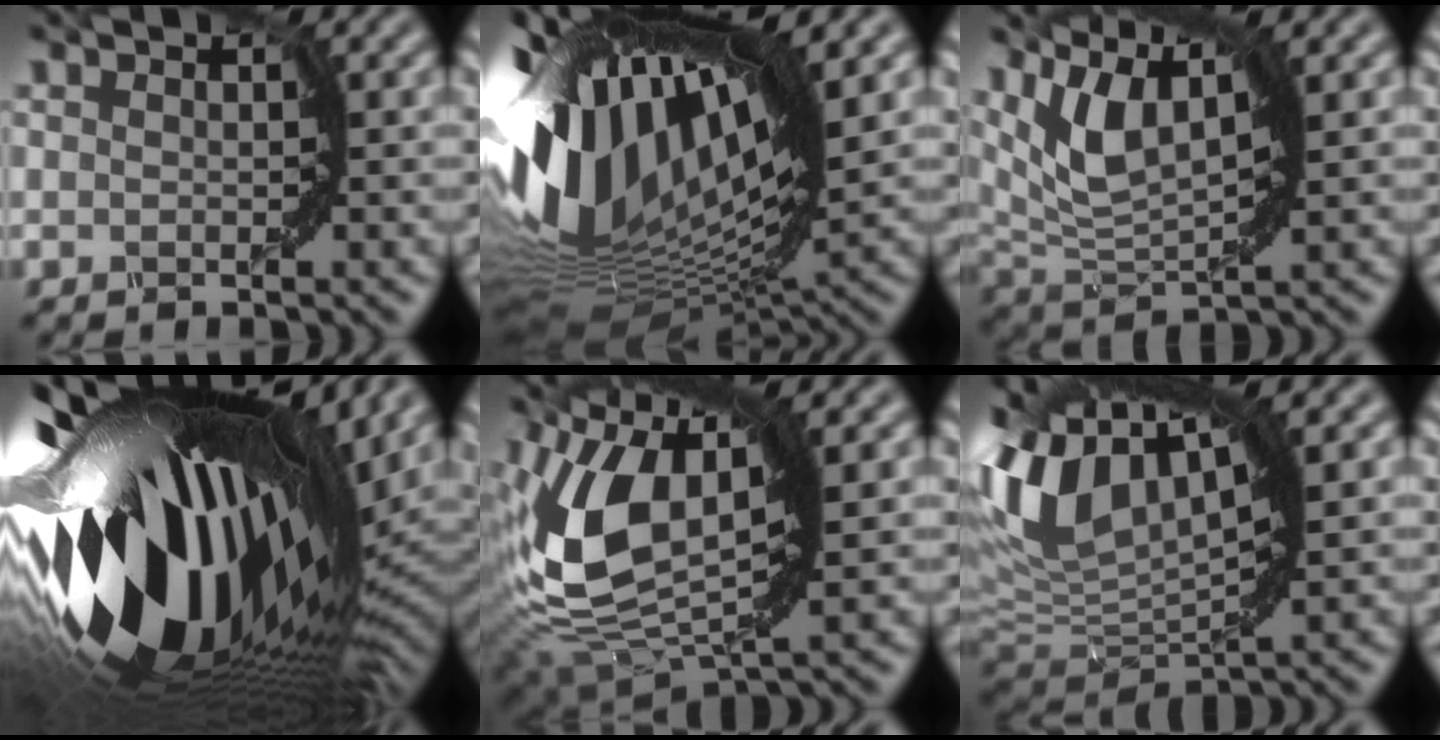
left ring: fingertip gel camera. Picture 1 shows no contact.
{"total": 16.4, "force": [3.9, 5.7, 14.9], "torque": [-0.309, -0.002, 0.073]}
{"total": 4.6, "force": [2.5, 1.3, 3.6], "torque": [-0.094, -0.006, 0.065]}
{"total": 18.3, "force": [-0.1, 8.9, 16.0], "torque": [-0.309, -0.048, 0.005]}
{"total": 10.1, "force": [1.0, 4.8, 8.8], "torque": [-0.193, -0.005, 0.028]}
{"total": 9.1, "force": [3.5, 3.9, 7.5], "torque": [-0.175, 0.010, 0.079]}